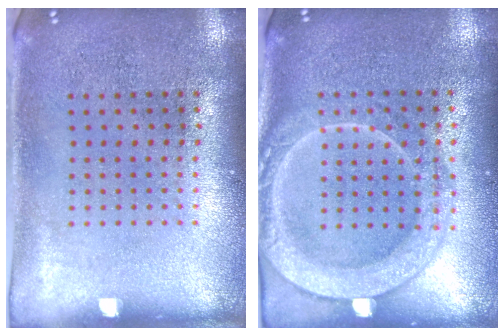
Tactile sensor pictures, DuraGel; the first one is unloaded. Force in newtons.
{"total": 2.0, "press": 1.9, "slide": 0.3}